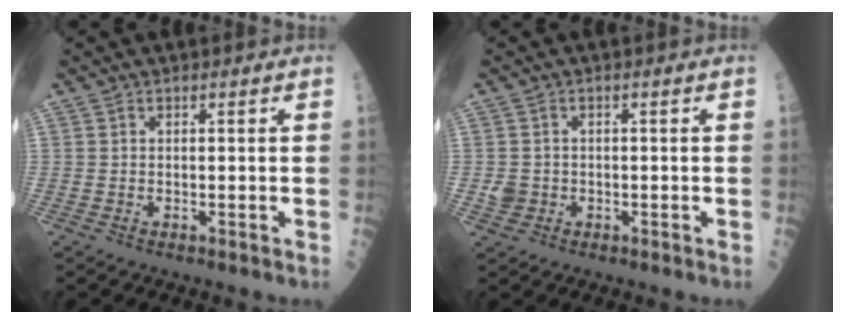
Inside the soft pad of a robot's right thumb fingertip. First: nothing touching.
{"total": 2.4, "force": [-0.5, 2.2, 0.8], "torque": [-0.002, 0.006, -0.006]}